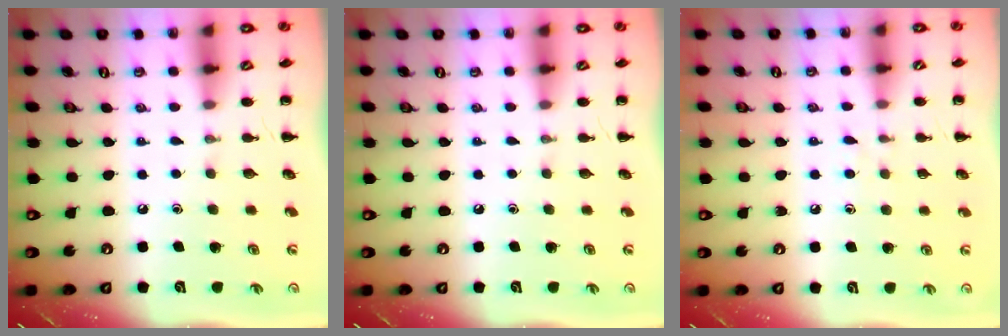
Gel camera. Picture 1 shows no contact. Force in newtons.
{"total": 0.0}
{"total": 3.5, "press": 3.3, "slide": 1.3}